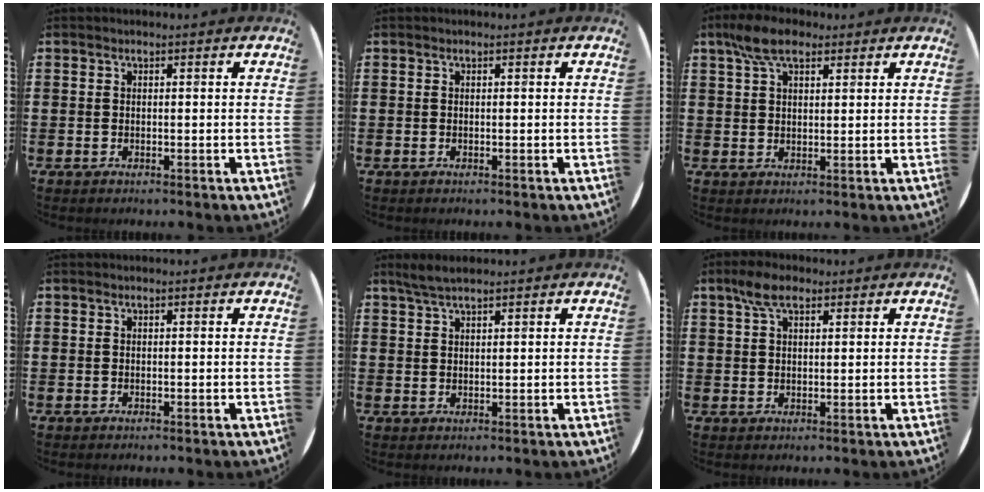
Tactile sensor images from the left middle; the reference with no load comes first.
{"total": 0.0}
{"total": 6.0, "force": [4.1, 2.9, 3.4], "torque": [-0.069, 0.006, 0.075]}
{"total": 0.0}
{"total": 2.6, "force": [2.2, 0.4, 1.5], "torque": [-0.032, 0.004, 0.039]}
{"total": 4.4, "force": [2.9, 2.1, 2.7], "torque": [-0.051, 0.005, 0.051]}